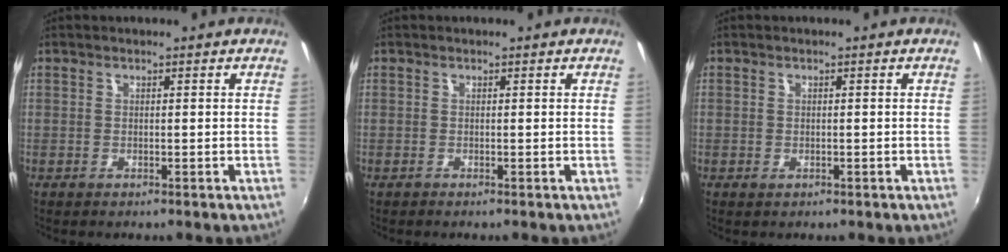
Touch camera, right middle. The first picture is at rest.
{"total": 0.0}
{"total": 0.8, "force": [-0.3, 0.7, 0.4], "torque": [-0.002, 0.000, -0.004]}